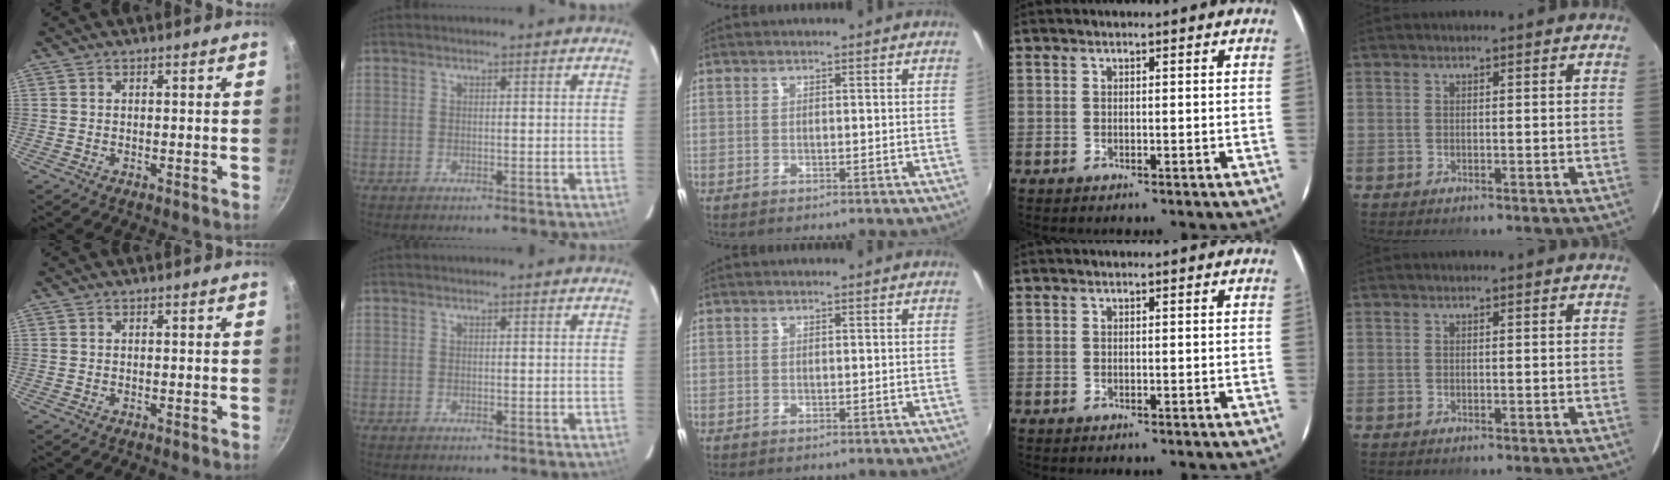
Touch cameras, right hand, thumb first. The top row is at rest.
{}